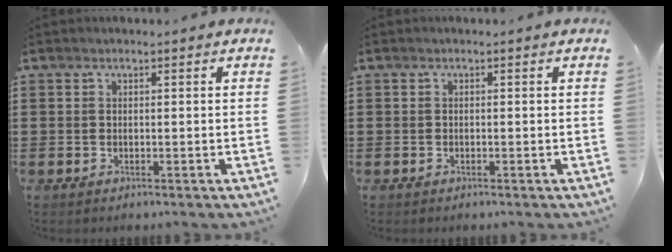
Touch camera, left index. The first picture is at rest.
{"total": 0.0}